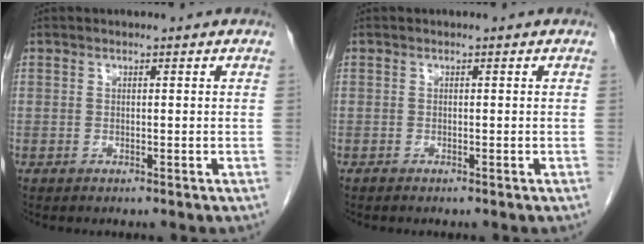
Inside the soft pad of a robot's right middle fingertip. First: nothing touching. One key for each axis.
{"total": 0.0}